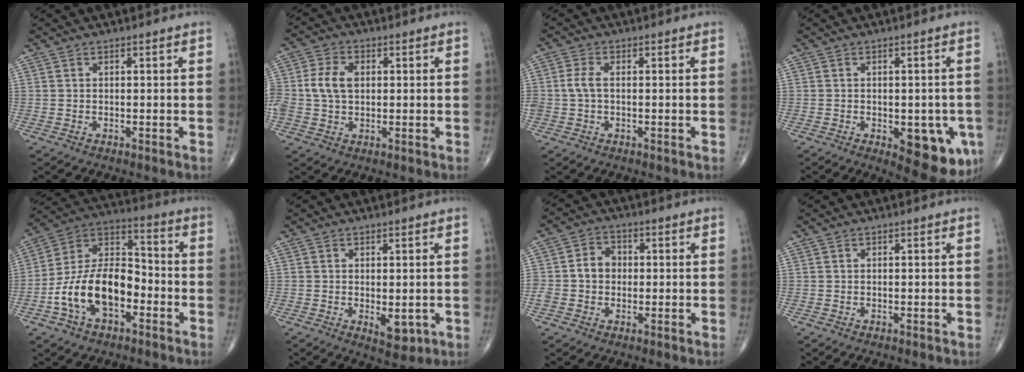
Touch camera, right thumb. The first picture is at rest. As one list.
[{"total": 6.6, "force": [0.5, 4.6, 4.7], "torque": [-0.096, 0.012, 0.010]}, {"total": 3.0, "force": [-0.1, 1.7, 2.5], "torque": [-0.063, 0.006, -0.005]}, {"total": 12.1, "force": [-4.1, 5.6, 10.0], "torque": [-0.094, 0.000, -0.037]}, {"total": 16.7, "force": [-5.4, 9.8, 12.4], "torque": [-0.206, 0.051, -0.102]}, {"total": 4.0, "force": [-0.8, 2.0, 3.4], "torque": [-0.036, -0.009, -0.004]}, {"total": 5.6, "force": [-0.3, 4.7, 3.0], "torque": [-0.040, 0.021, -0.010]}, {"total": 0.0}]